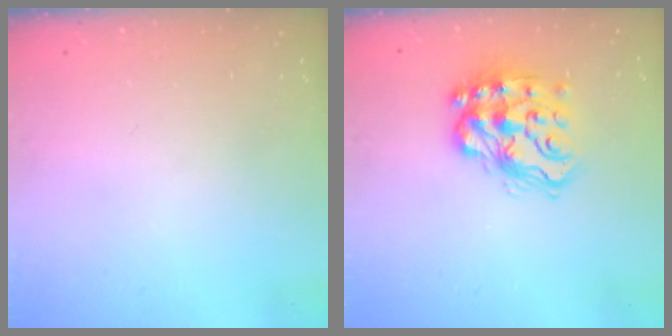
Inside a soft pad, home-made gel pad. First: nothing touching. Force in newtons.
{"total": 16.0, "press": 15.9, "slide": 1.8}